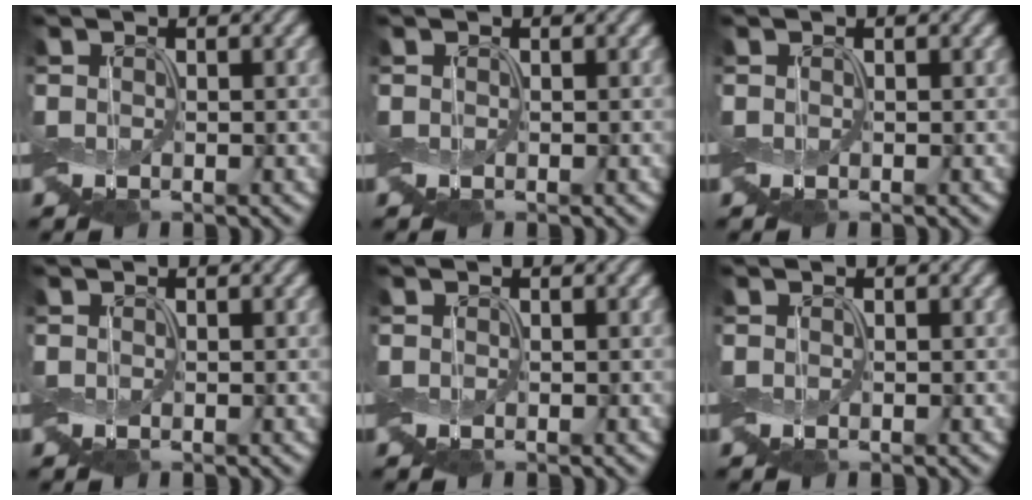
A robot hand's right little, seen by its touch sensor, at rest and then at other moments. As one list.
[{"total": 0.0}, {"total": 0.0}, {"total": 0.0}, {"total": 0.0}, {"total": 0.0}]